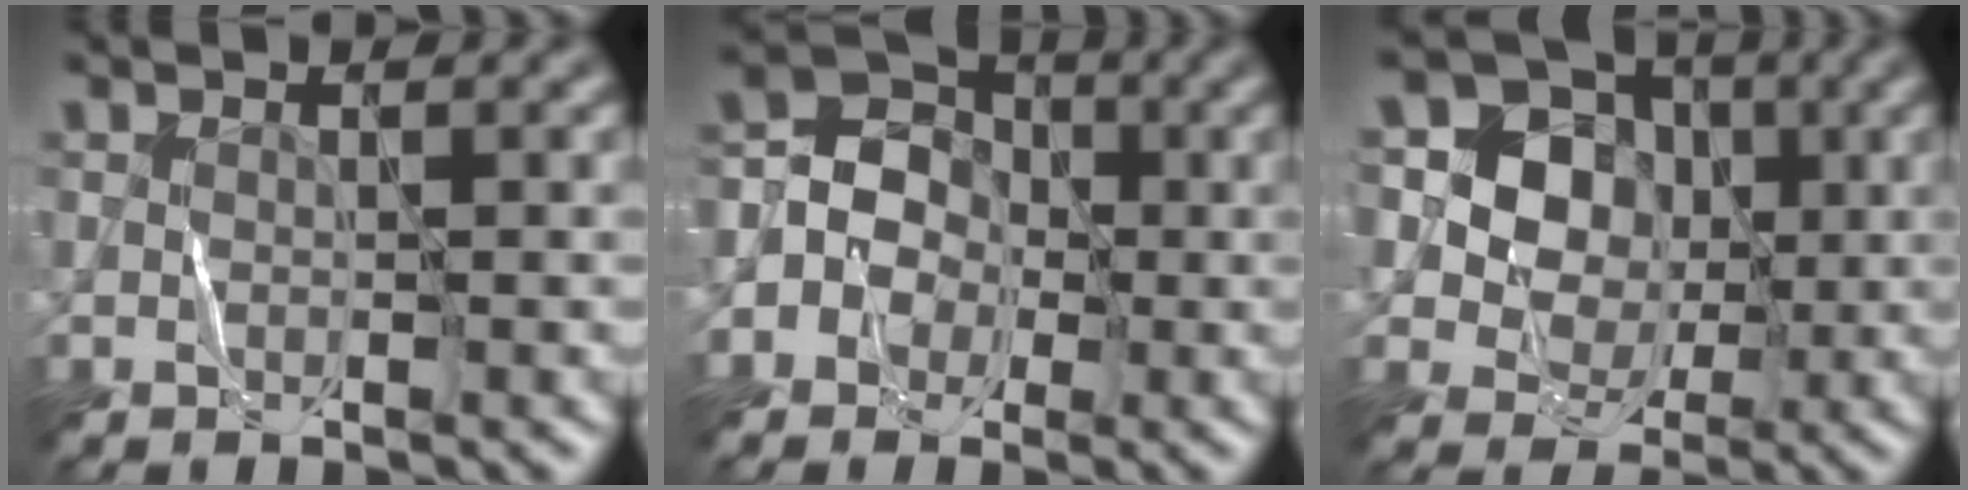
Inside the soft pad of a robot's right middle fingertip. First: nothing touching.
{"total": 5.5, "force": [-0.9, 5.1, 1.9], "torque": [-0.020, 0.028, -0.036]}
{"total": 9.8, "force": [2.1, 8.7, 4.1], "torque": [-0.086, 0.029, 0.032]}